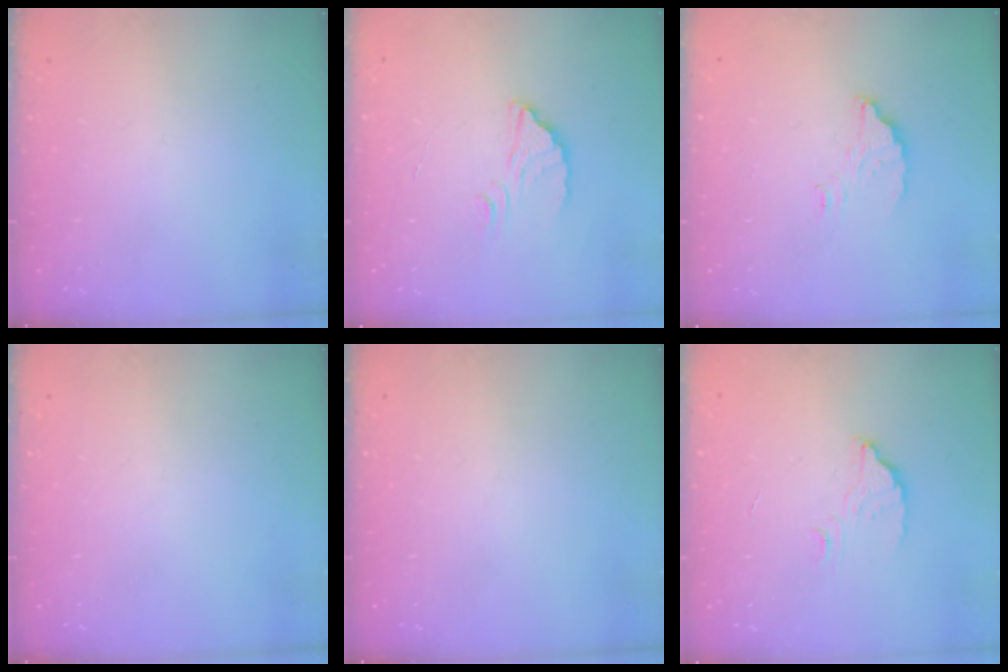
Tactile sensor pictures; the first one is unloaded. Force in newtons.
{"total": 2.5, "press": 2.5, "slide": 0.1}
{"total": 4.3, "press": 4.3, "slide": 0.1}
{"total": 0.0}
{"total": 0.0}
{"total": 3.0, "press": 3.0, "slide": 0.3}